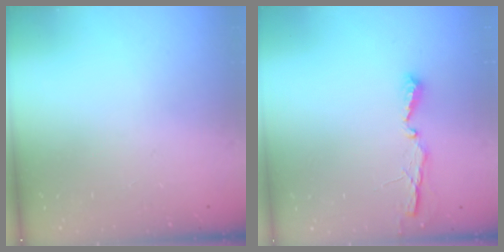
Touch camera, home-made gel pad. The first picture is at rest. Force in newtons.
{"total": 4.5, "press": 4.5, "slide": 0.4}